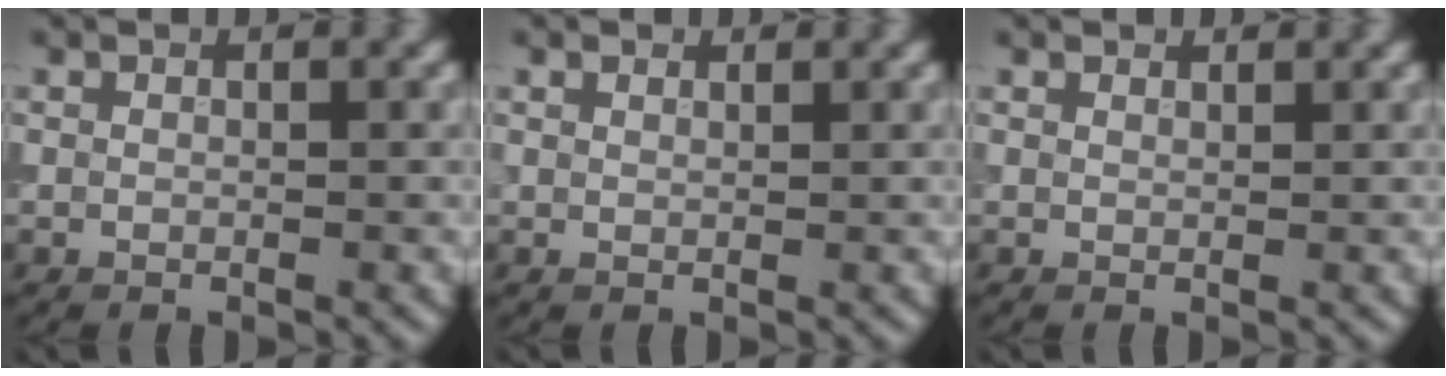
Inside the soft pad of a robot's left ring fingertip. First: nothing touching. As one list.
[{"total": 0.9, "force": [0.7, 0.4, 0.4], "torque": [-0.011, 0.002, 0.010]}, {"total": 1.2, "force": [1.1, 0.4, 0.3], "torque": [-0.009, -0.002, 0.013]}]